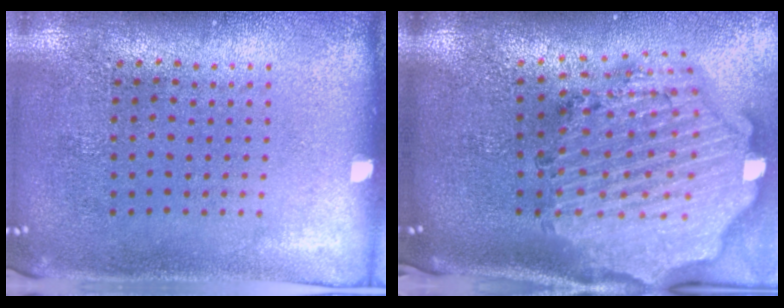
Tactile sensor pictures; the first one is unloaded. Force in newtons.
{"total": 3.9, "press": 3.3, "slide": 2.2}